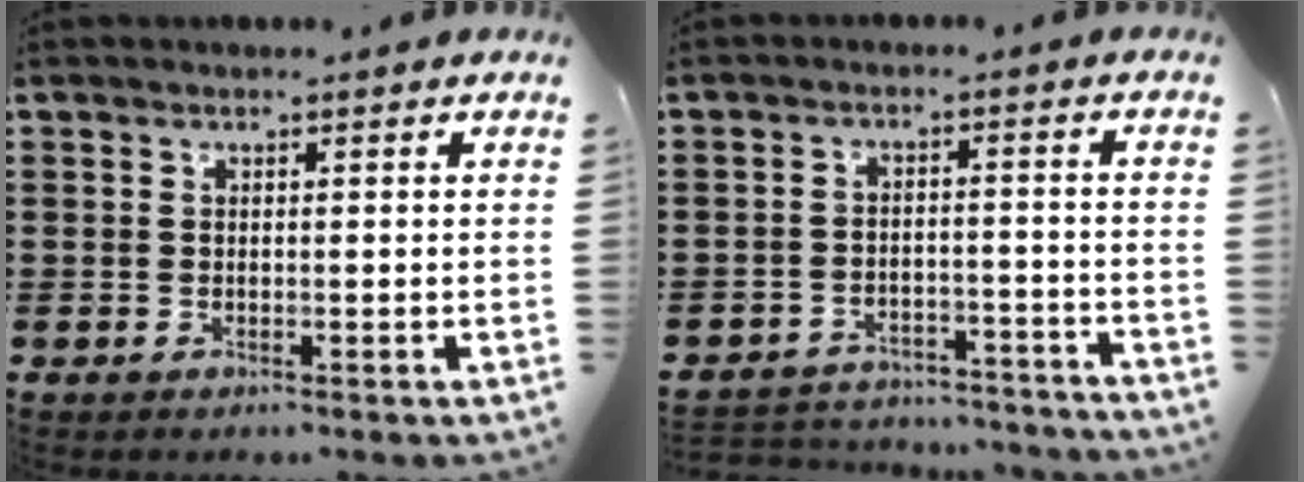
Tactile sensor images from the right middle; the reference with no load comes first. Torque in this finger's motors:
{"motor_torque": [0.47, -0.17, 0.22, 0.07]}